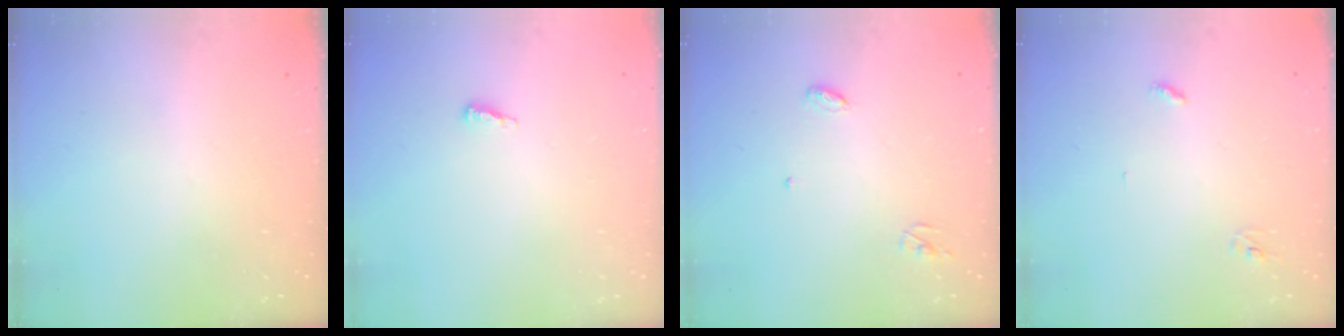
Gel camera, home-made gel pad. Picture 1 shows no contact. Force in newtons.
{"total": 7.7, "press": 4.9, "slide": 5.9}
{"total": 3.5, "press": 3.5, "slide": 0.2}
{"total": 2.8, "press": 2.8, "slide": 0.2}